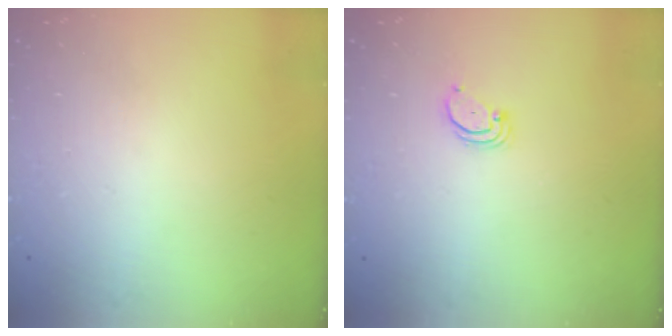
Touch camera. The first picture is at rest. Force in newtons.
{"total": 2.0, "press": 2.0, "slide": 0.2}